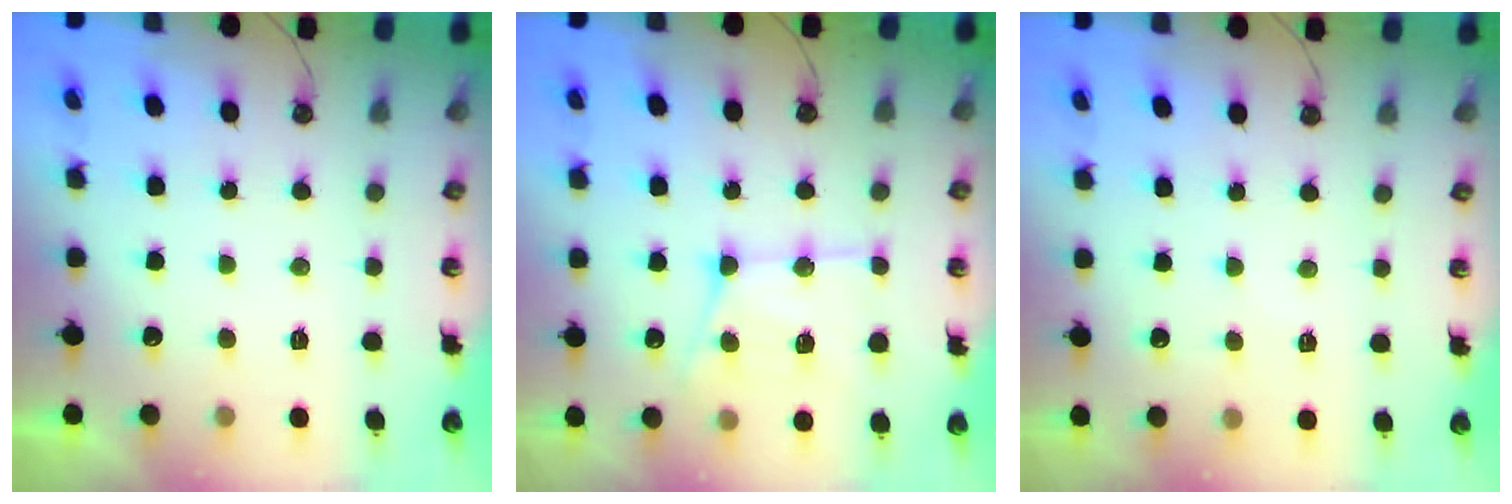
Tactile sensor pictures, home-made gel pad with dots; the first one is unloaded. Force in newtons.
{"total": 16.7, "press": 16.5, "slide": 2.0}
{"total": 5.4, "press": 5.4, "slide": 0.7}